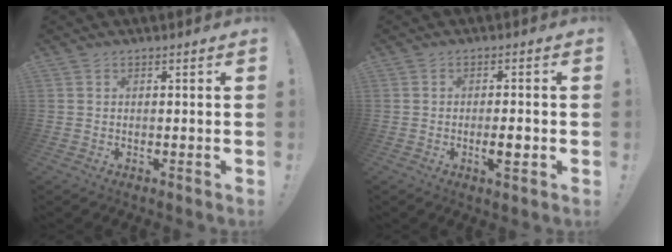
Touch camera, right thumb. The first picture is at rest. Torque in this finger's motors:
{"motor_torque": [0.25, 0.43, 0.39, -0.40, 0.22]}